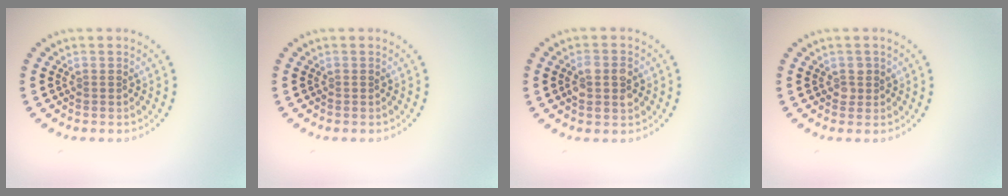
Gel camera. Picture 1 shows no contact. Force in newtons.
{"total": 0.0}
{"total": 2.8, "press": 2.8, "slide": 0.3}
{"total": 1.2, "press": 1.1, "slide": 0.4}